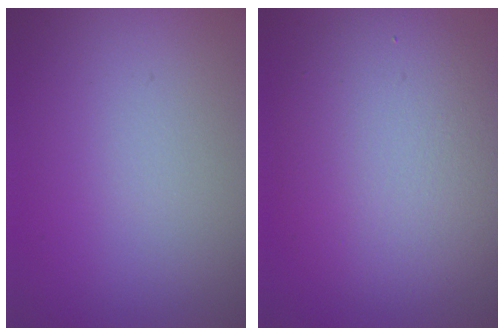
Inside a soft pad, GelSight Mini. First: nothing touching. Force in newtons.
{"total": 7.8, "press": 7.8, "slide": 0.1}